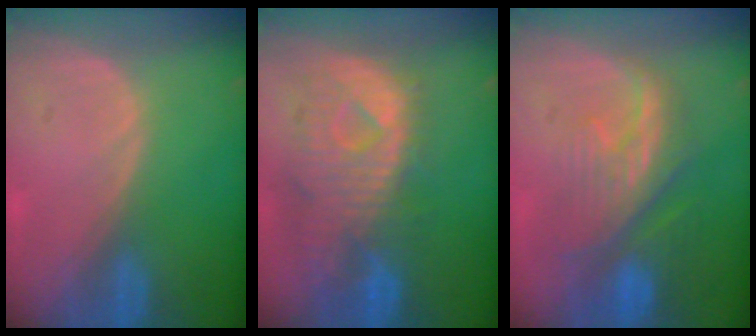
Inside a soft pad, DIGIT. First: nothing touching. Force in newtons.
{"total": 11.4, "press": 9.8, "slide": 5.8}
{"total": 9.8, "press": 9.0, "slide": 4.1}